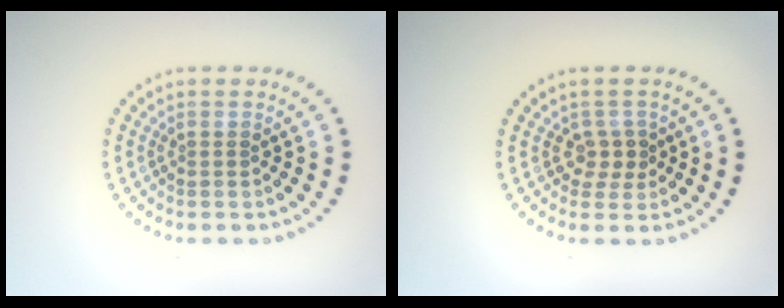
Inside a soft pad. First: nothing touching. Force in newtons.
{"total": 1.9, "press": 1.6, "slide": 1.0}